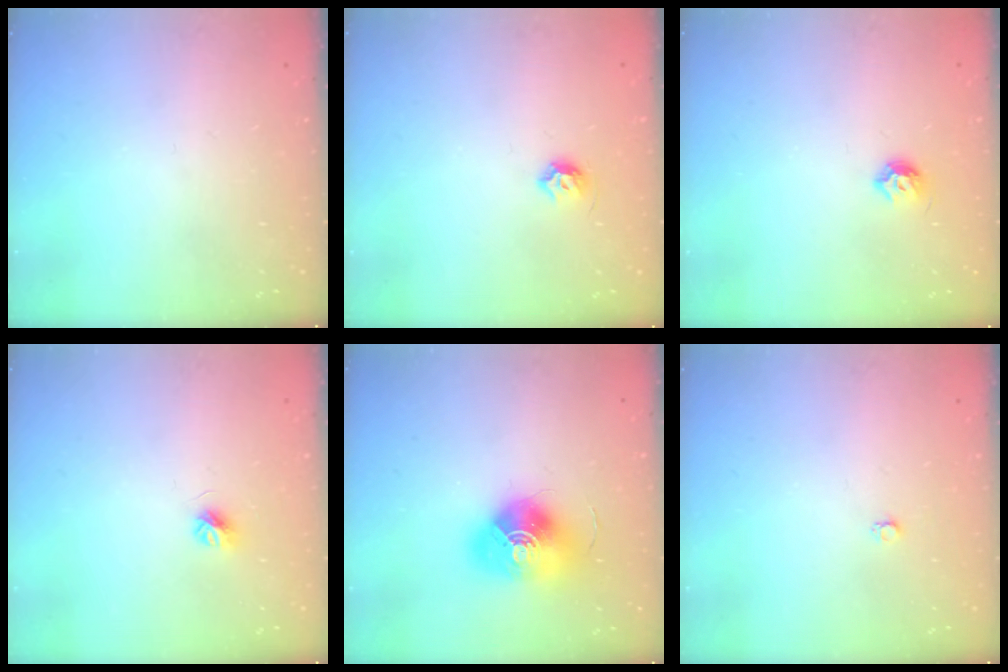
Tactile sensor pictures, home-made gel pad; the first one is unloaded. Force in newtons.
{"total": 5.0, "press": 4.9, "slide": 0.8}
{"total": 5.9, "press": 5.8, "slide": 0.9}
{"total": 4.8, "press": 4.7, "slide": 0.4}
{"total": 17.5, "press": 17.5, "slide": 0.4}
{"total": 2.2, "press": 2.2, "slide": 0.3}